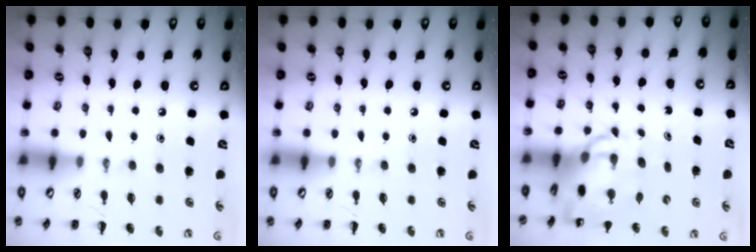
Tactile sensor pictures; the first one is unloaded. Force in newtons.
{"total": 0.0}
{"total": 9.8, "press": 9.3, "slide": 2.9}